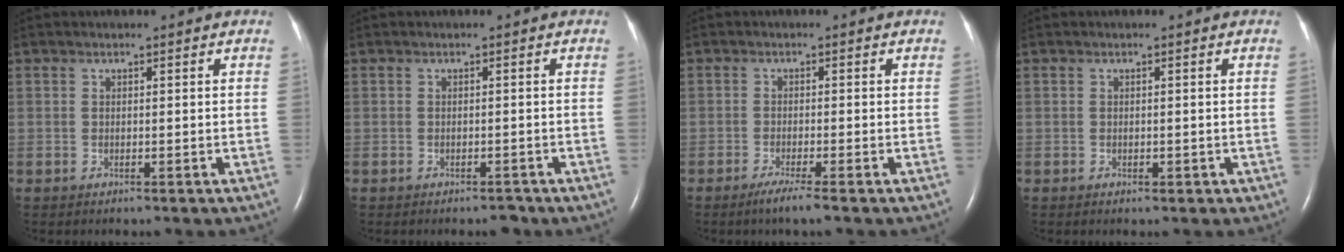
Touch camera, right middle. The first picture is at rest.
{"total": 1.2, "force": [-1.0, 0.5, 0.4], "torque": [-0.005, 0.000, -0.012]}
{"total": 3.0, "force": [-2.1, -0.4, 2.1], "torque": [-0.047, -0.010, -0.041]}
{"total": 1.0, "force": [-0.4, 0.6, 0.7], "torque": [-0.008, 0.000, -0.002]}